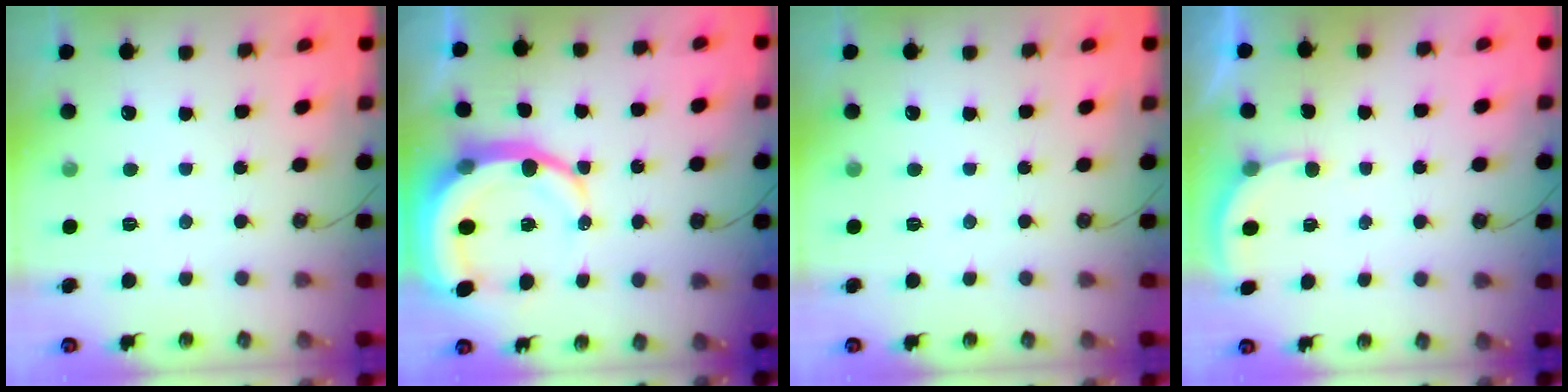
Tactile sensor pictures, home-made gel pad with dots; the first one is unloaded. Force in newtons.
{"total": 13.5, "press": 13.4, "slide": 1.8}
{"total": 0.0}
{"total": 2.4, "press": 2.4, "slide": 0.3}